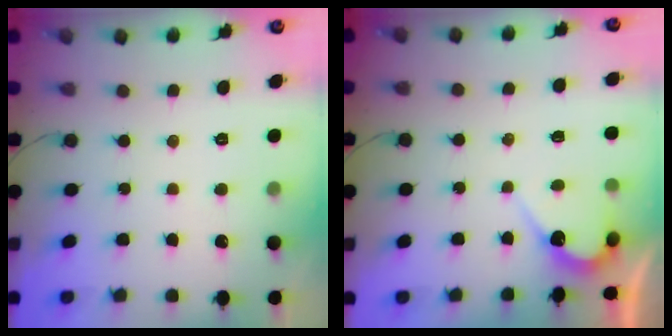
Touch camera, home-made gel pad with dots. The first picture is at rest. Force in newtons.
{"total": 5.5, "press": 5.5, "slide": 0.4}